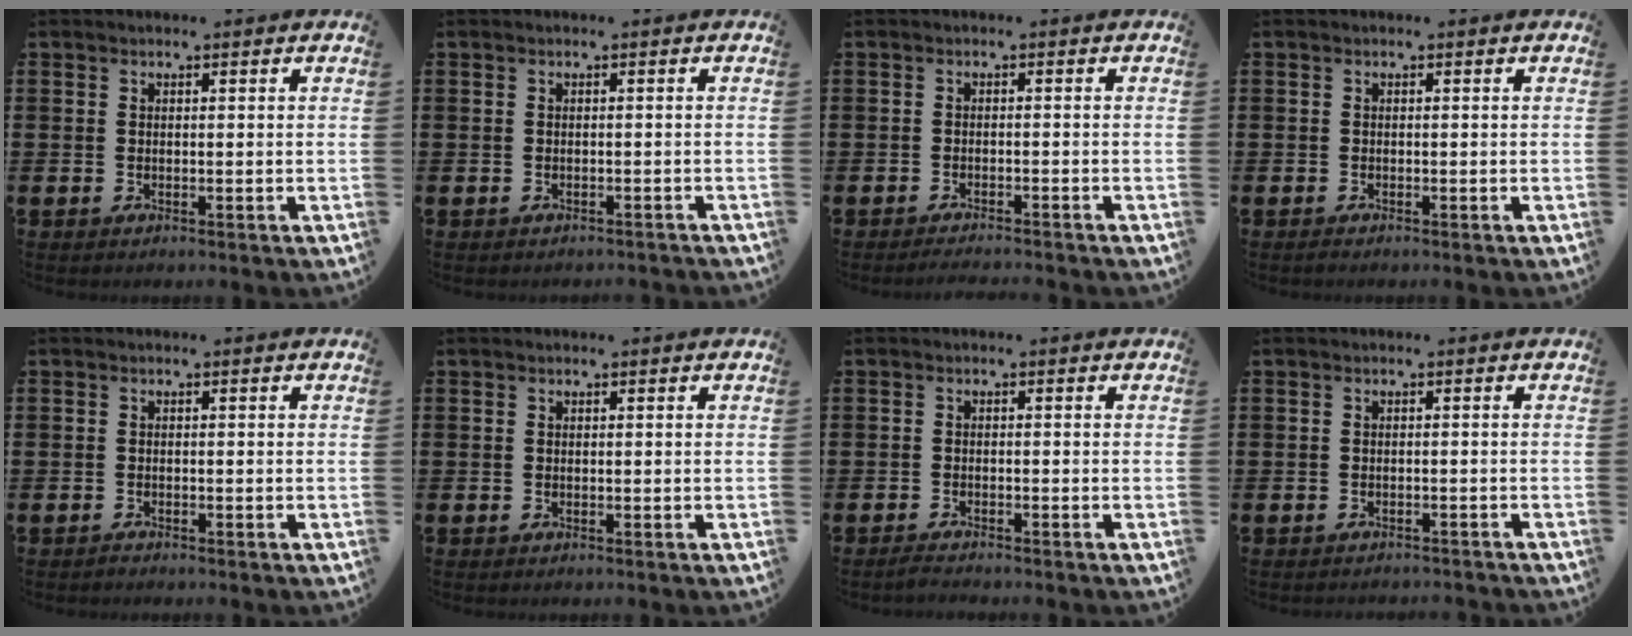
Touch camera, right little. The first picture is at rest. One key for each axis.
{"total": 0.0}
{"total": 1.1, "fx": -1.1, "fy": -0.1, "fz": 0.2, "tx": -0.005, "ty": 0.000, "tz": -0.022}
{"total": 0.0}
{"total": 0.0}
{"total": 0.0}
{"total": 1.1, "fx": -1.0, "fy": 0.0, "fz": 0.4, "tx": -0.010, "ty": 0.000, "tz": -0.020}
{"total": 0.6, "fx": -0.5, "fy": -0.1, "fz": -0.1, "tx": 0.002, "ty": 0.001, "tz": -0.012}